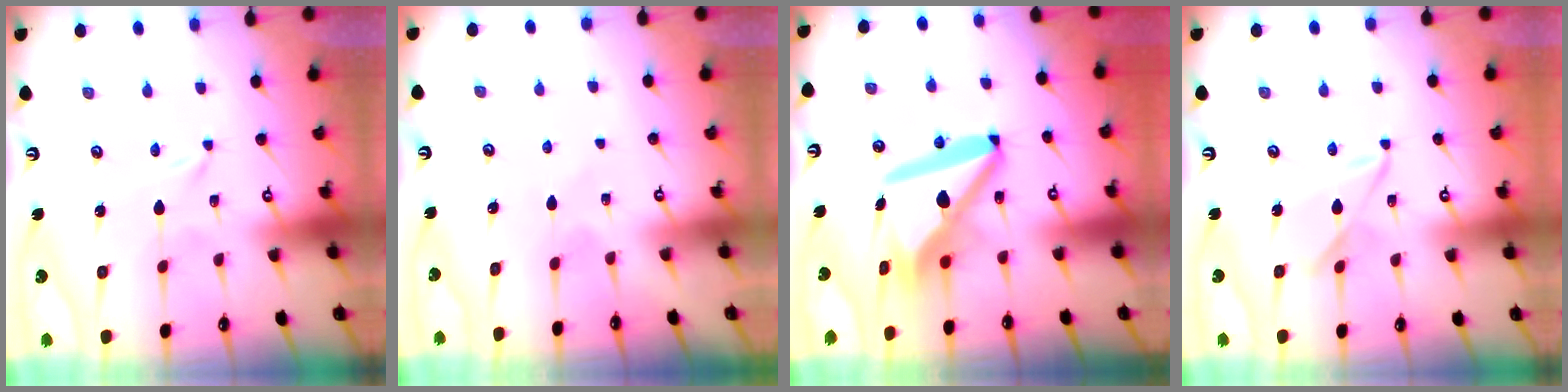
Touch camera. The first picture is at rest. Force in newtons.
{"total": 4.2, "press": 4.2, "slide": 0.4}
{"total": 14.6, "press": 14.5, "slide": 1.7}
{"total": 7.9, "press": 7.9, "slide": 0.4}